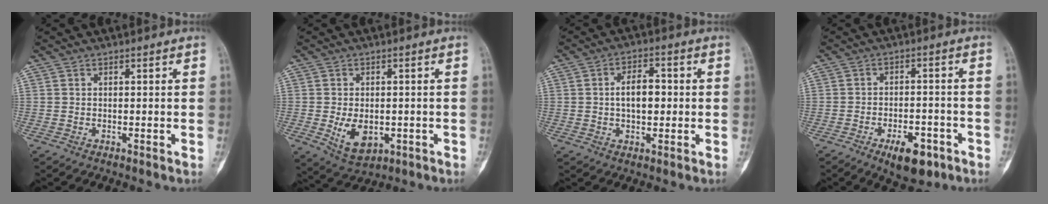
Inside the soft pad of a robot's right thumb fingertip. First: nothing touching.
{"total": 7.2, "force": [-1.5, 4.7, 5.3], "torque": [-0.073, -0.005, -0.010]}
{"total": 6.7, "force": [0.2, 3.7, 5.5], "torque": [-0.078, 0.011, -0.001]}
{"total": 8.6, "force": [-4.7, 4.1, 5.9], "torque": [-0.070, 0.022, -0.064]}